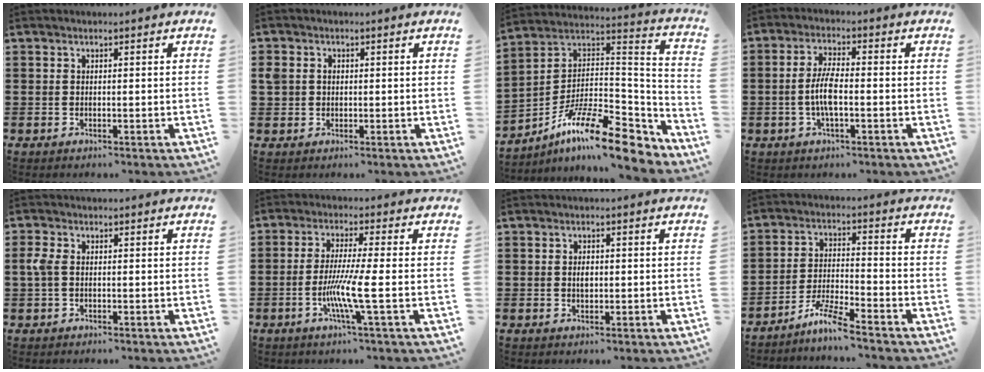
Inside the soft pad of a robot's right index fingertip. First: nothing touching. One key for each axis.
{"total": 2.1, "fx": 0.4, "fy": 1.8, "fz": 1.0, "tx": -0.025, "ty": 0.010, "tz": 0.005}
{"total": 15.1, "fx": -10.4, "fy": 3.7, "fz": 10.3, "tx": -0.183, "ty": 0.024, "tz": -0.183}
{"total": 5.2, "fx": -1.1, "fy": 1.3, "fz": 4.9, "tx": -0.116, "ty": -0.008, "tz": -0.029}
{"total": 2.7, "fx": 0.0, "fy": 1.6, "fz": 2.2, "tx": -0.069, "ty": -0.001, "tz": -0.009}
{"total": 7.5, "fx": -2.0, "fy": -0.2, "fz": 7.2, "tx": -0.145, "ty": -0.021, "tz": -0.041}
{"total": 1.7, "fx": 0.0, "fy": 0.8, "fz": 1.4, "tx": -0.031, "ty": 0.003, "tz": -0.001}
{"total": 5.8, "fx": -5.0, "fy": -0.3, "fz": 2.9, "tx": -0.071, "ty": -0.013, "tz": -0.099}